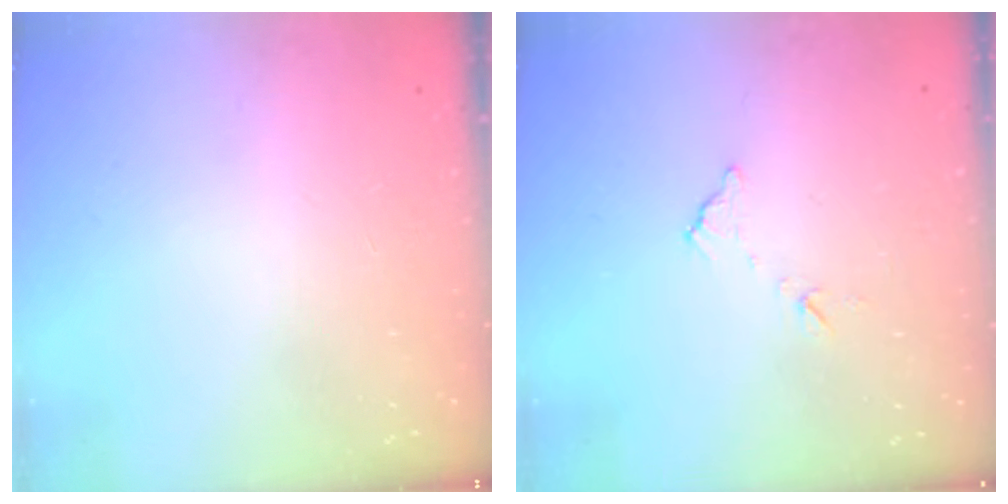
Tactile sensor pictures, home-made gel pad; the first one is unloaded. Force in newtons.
{"total": 6.3, "press": 6.3, "slide": 0.4}